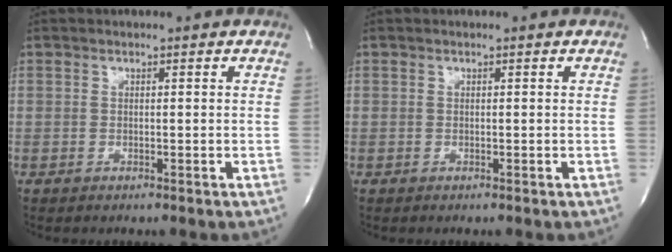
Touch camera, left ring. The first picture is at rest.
{"total": 0.0}